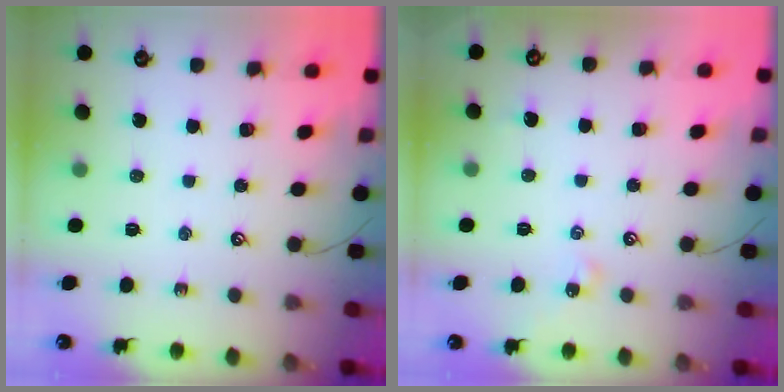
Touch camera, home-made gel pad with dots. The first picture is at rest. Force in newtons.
{"total": 4.4, "press": 4.3, "slide": 0.7}